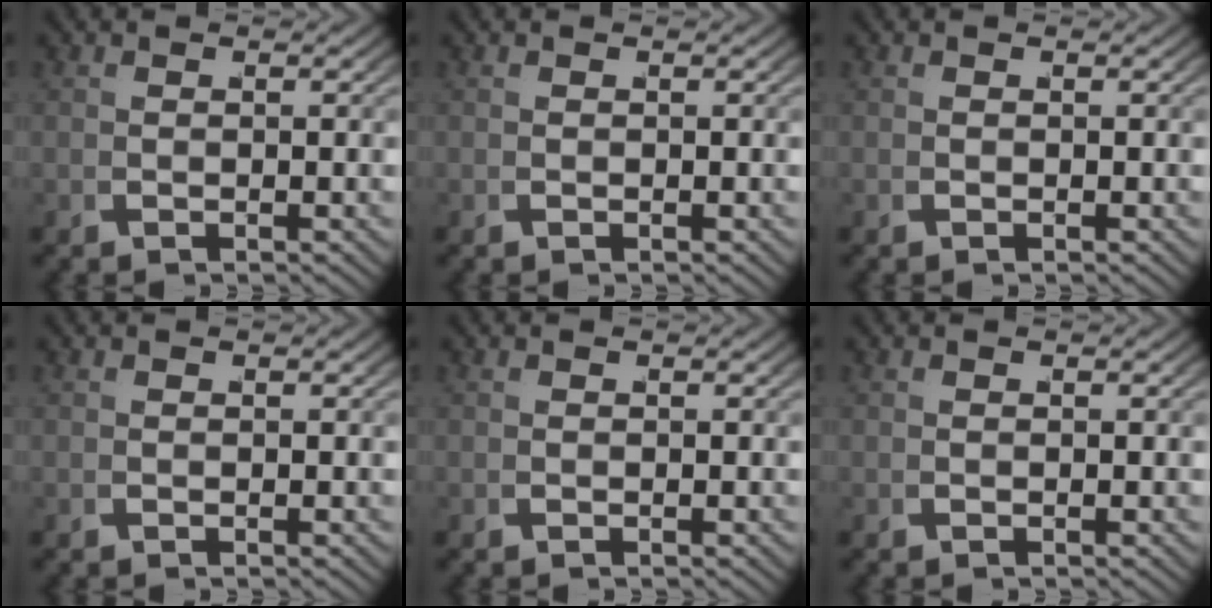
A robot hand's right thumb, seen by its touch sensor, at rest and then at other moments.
{"total": 0.0}
{"total": 0.0}
{"total": 0.0}
{"total": 0.0}
{"total": 0.0}